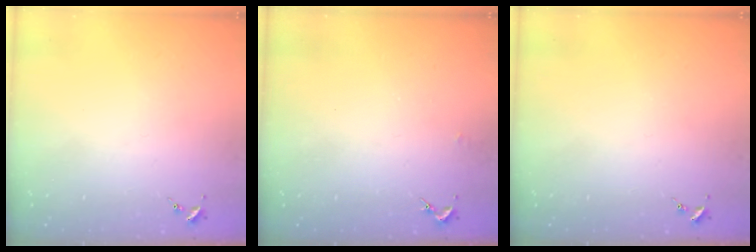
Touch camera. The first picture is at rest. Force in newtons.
{"total": 1.4, "press": 1.4, "slide": 0.1}
{"total": 0.0}